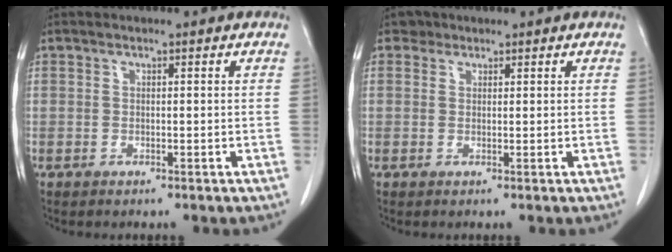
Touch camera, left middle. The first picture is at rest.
{"total": 1.4, "force": [0.9, 1.0, -0.1], "torque": [0.009, 0.004, 0.010]}